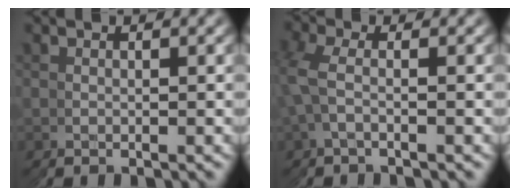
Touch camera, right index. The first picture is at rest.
{"total": 2.6, "force": [1.8, 1.9, 0.1], "torque": [-0.026, 0.013, 0.022]}